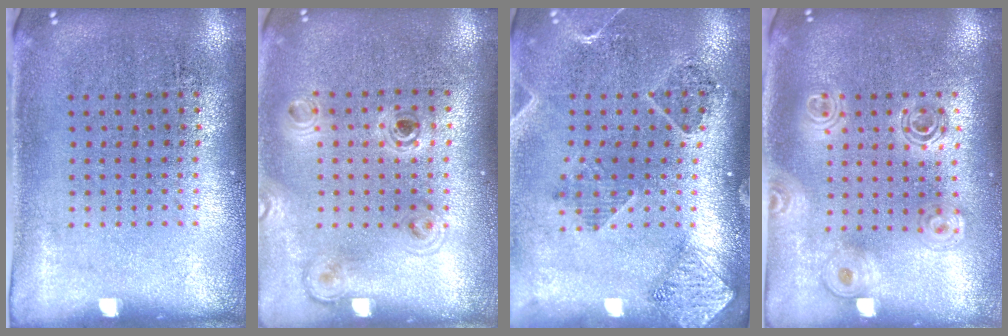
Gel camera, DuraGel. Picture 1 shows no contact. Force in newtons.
{"total": 1.1, "press": 1.1, "slide": 0.3}
{"total": 1.5, "press": 1.5, "slide": 0.3}
{"total": 1.6, "press": 1.4, "slide": 0.8}